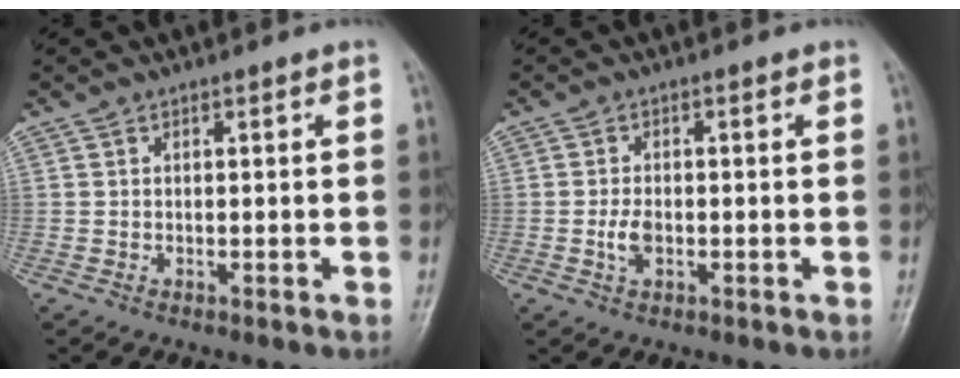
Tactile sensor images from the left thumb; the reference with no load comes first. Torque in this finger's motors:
{"motor_torque": [-0.09, 0.18, 0.29, 0.21, 0.00]}